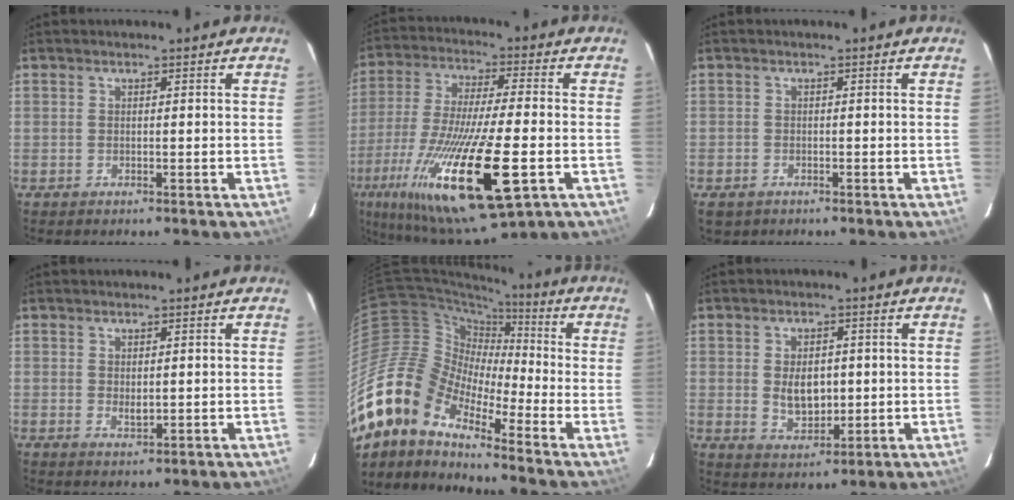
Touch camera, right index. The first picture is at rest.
{"total": 25.5, "force": [-10.3, 5.9, 22.6], "torque": [-0.449, -0.074, -0.184]}
{"total": 2.8, "force": [-1.5, 2.0, 1.1], "torque": [-0.027, -0.005, -0.020]}
{"total": 1.8, "force": [0.2, 1.1, 1.5], "torque": [-0.025, -0.002, 0.005]}
{"total": 20.5, "force": [-13.5, 8.9, 12.6], "torque": [-0.224, -0.037, -0.265]}
{"total": 6.7, "force": [0.2, 4.3, 5.2], "torque": [-0.092, -0.003, 0.013]}